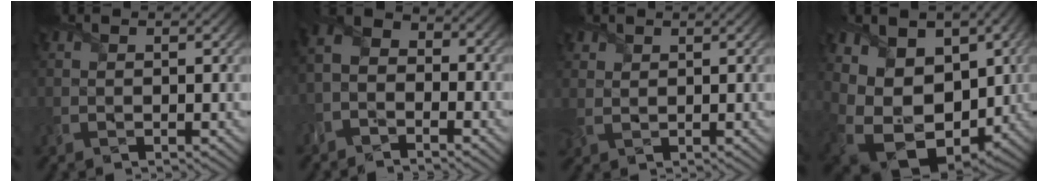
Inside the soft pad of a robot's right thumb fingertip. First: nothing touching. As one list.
[{"total": 4.7, "force": [-3.2, 2.7, 2.2], "torque": [-0.051, -0.002, -0.078]}, {"total": 2.3, "force": [1.4, 1.7, 0.8], "torque": [-0.029, 0.003, 0.030]}, {"total": 14.5, "force": [-0.7, 11.1, 9.2], "torque": [-0.202, -0.044, 0.014]}]